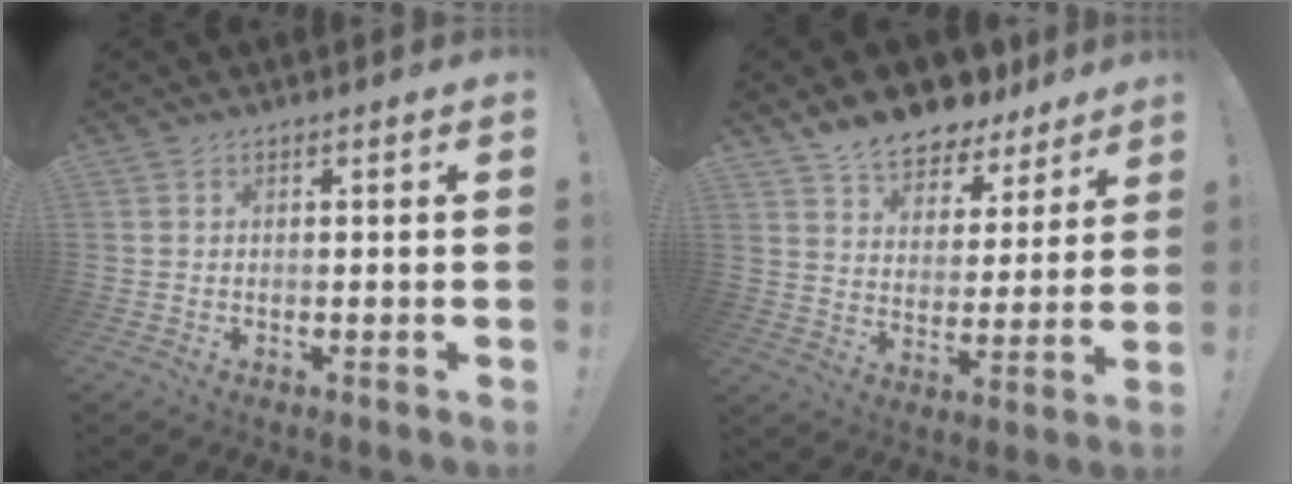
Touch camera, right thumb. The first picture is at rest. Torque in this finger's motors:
{"motor_torque": [-0.68, 0.72, 0.37, 0.25, 0.00]}